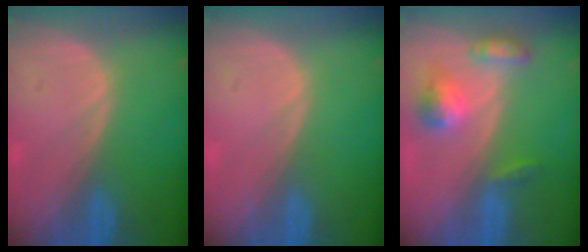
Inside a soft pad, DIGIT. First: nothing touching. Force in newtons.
{"total": 0.0}
{"total": 5.8, "press": 5.3, "slide": 2.3}